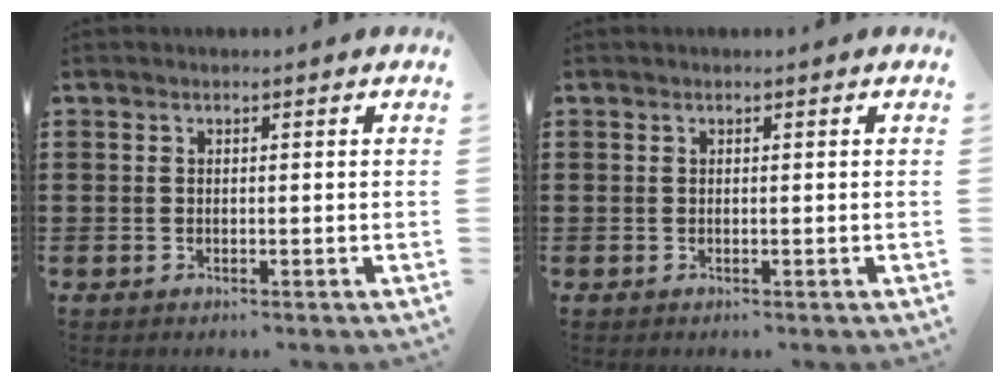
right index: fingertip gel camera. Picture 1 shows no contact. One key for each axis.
{"total": 0.0}